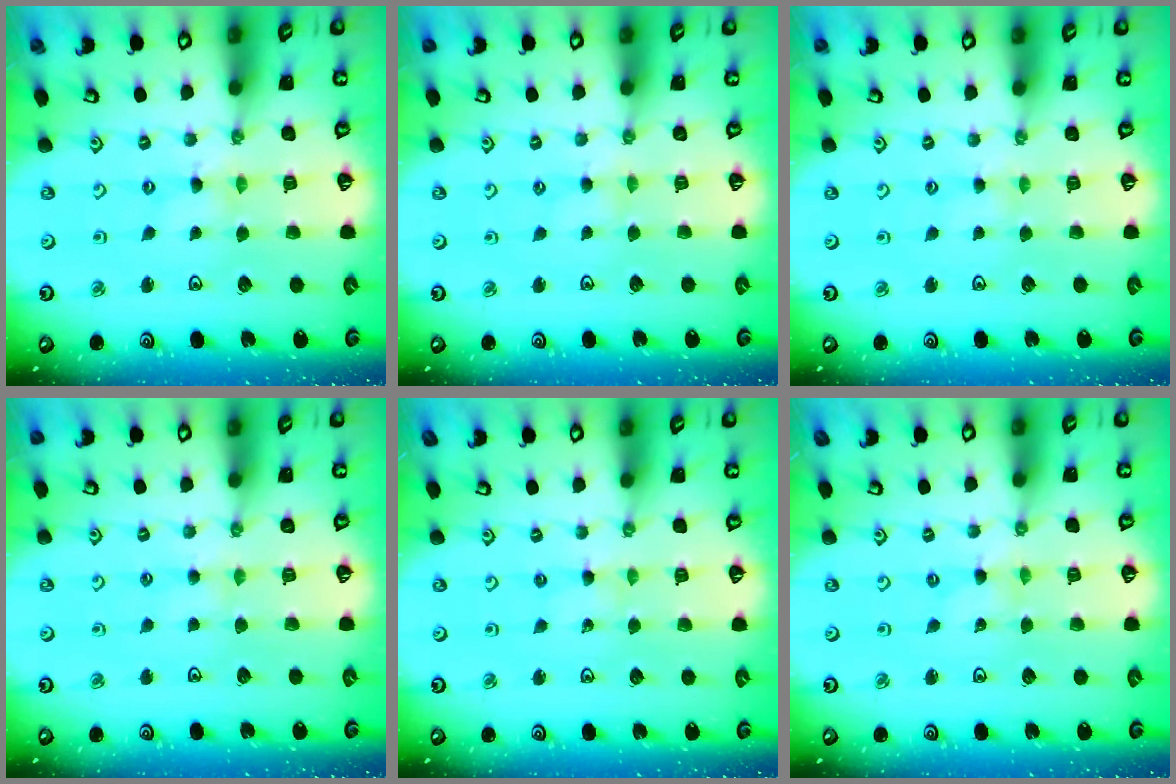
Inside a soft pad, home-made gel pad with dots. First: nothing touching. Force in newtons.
{"total": 2.5, "press": 2.4, "slide": 0.4}
{"total": 1.8, "press": 1.8, "slide": 0.4}
{"total": 2.6, "press": 2.6, "slide": 0.5}
{"total": 1.3, "press": 1.3, "slide": 0.2}
{"total": 0.0}